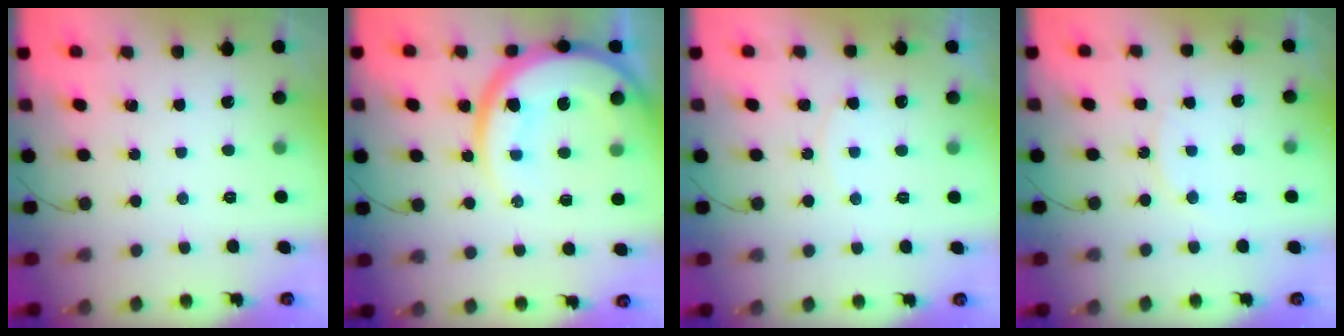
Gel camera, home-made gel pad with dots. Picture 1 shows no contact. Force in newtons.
{"total": 18.8, "press": 18.6, "slide": 2.2}
{"total": 5.7, "press": 5.6, "slide": 0.6}
{"total": 8.5, "press": 8.5, "slide": 0.6}